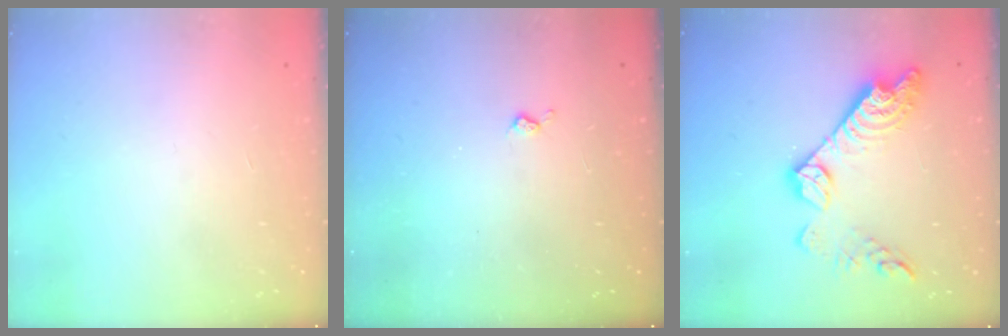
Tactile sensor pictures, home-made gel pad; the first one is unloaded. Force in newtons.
{"total": 2.8, "press": 2.7, "slide": 0.5}
{"total": 16.5, "press": 16.5, "slide": 1.1}